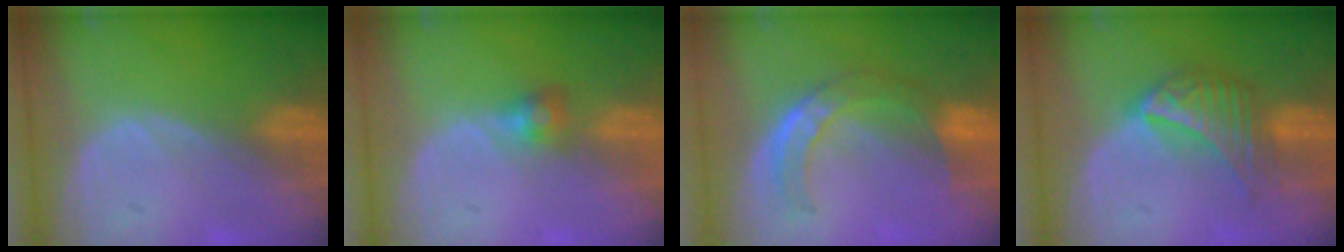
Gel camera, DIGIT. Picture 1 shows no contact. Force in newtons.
{"total": 2.6, "press": 2.5, "slide": 0.7}
{"total": 7.7, "press": 6.5, "slide": 4.2}
{"total": 7.4, "press": 6.5, "slide": 3.6}